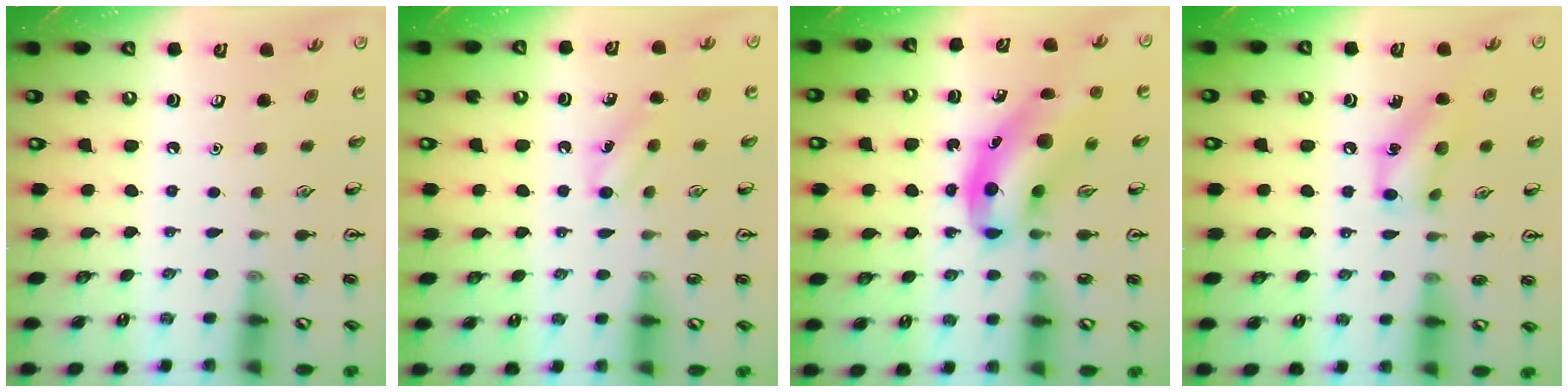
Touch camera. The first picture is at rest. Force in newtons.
{"total": 5.7, "press": 5.4, "slide": 1.8}
{"total": 9.5, "press": 9.2, "slide": 2.4}
{"total": 10.8, "press": 10.7, "slide": 1.5}